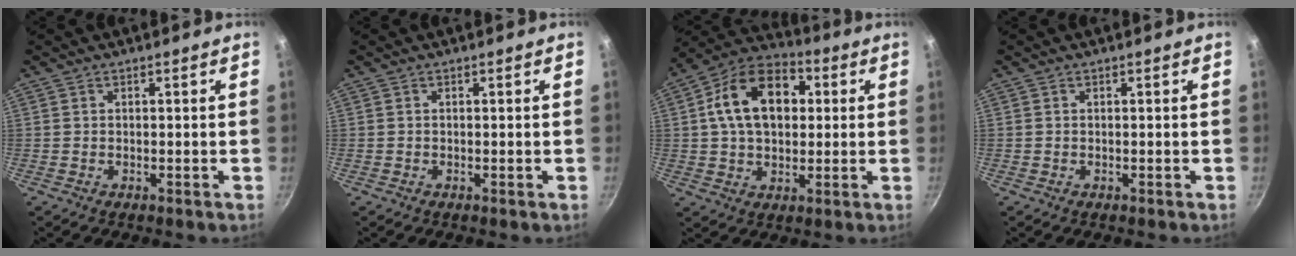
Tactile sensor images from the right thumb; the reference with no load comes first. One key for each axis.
{"total": 0.0}
{"total": 16.3, "fx": 3.2, "fy": 11.1, "fz": 11.5, "tx": -0.163, "ty": 0.023, "tz": 0.036}
{"total": 0.0}